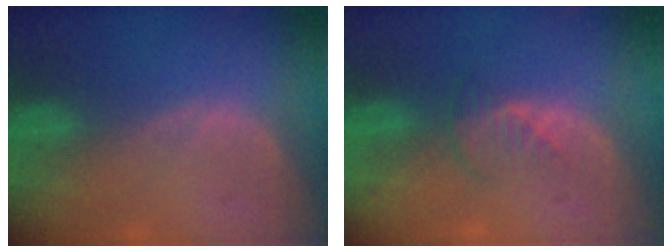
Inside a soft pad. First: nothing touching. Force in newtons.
{"total": 2.5, "press": 2.5, "slide": 0.3}